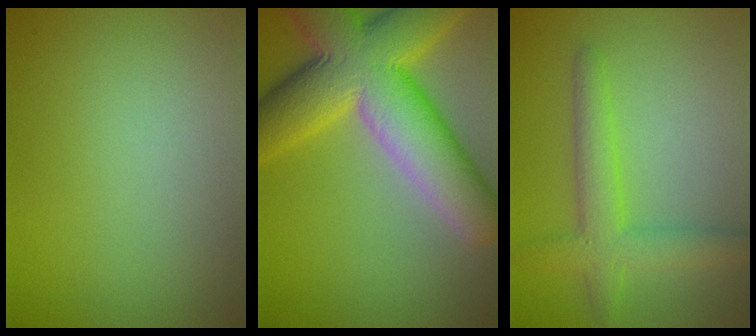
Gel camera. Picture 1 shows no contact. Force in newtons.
{"total": 11.8, "press": 11.8, "slide": 0.5}
{"total": 3.9, "press": 3.9, "slide": 0.2}